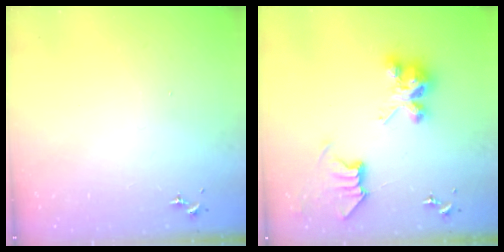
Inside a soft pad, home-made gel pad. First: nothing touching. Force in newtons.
{"total": 8.5, "press": 8.5, "slide": 0.1}